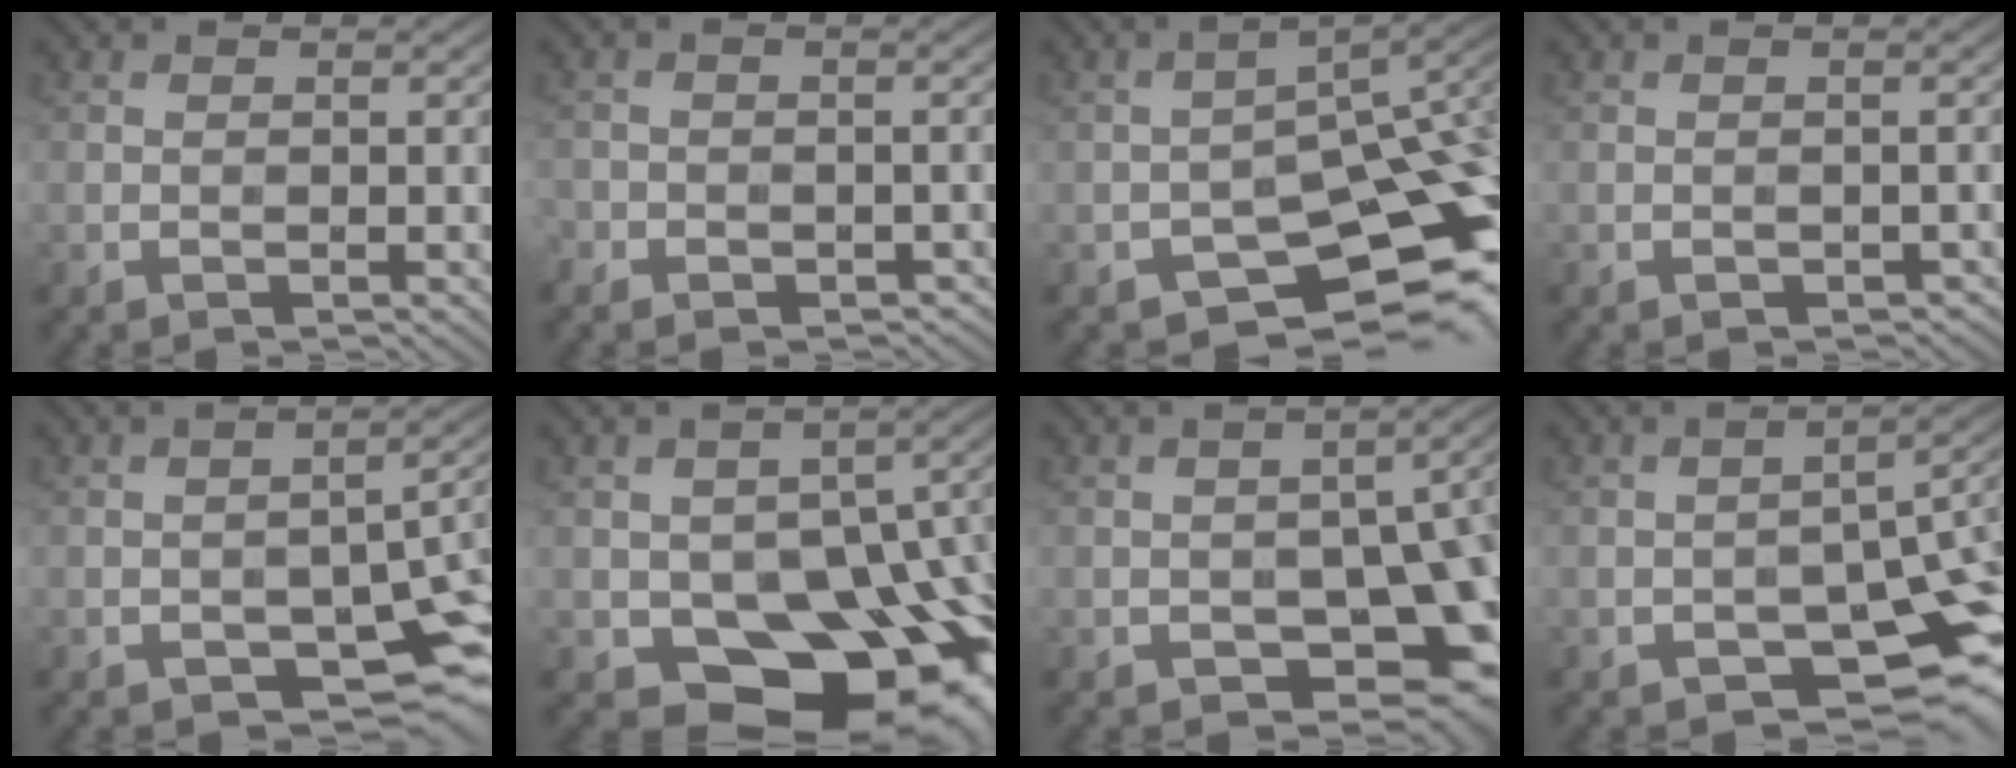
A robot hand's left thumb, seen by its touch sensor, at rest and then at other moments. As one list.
[{"total": 3.8, "force": [-2.6, 2.6, 0.8], "torque": [-0.004, 0.002, -0.037]}, {"total": 14.1, "force": [-6.8, 7.5, 9.8], "torque": [-0.127, -0.014, -0.096]}, {"total": 1.6, "force": [-0.9, 1.0, 0.9], "torque": [-0.017, -0.007, -0.008]}, {"total": 10.1, "force": [-4.1, 5.1, 7.7], "torque": [-0.105, -0.019, -0.058]}, {"total": 18.7, "force": [-6.7, 11.7, 12.9], "torque": [-0.167, -0.021, -0.084]}, {"total": 15.3, "force": [-5.2, 8.8, 11.5], "torque": [-0.132, -0.017, -0.058]}, {"total": 11.4, "force": [-4.7, 5.9, 8.5], "torque": [-0.115, -0.025, -0.066]}]